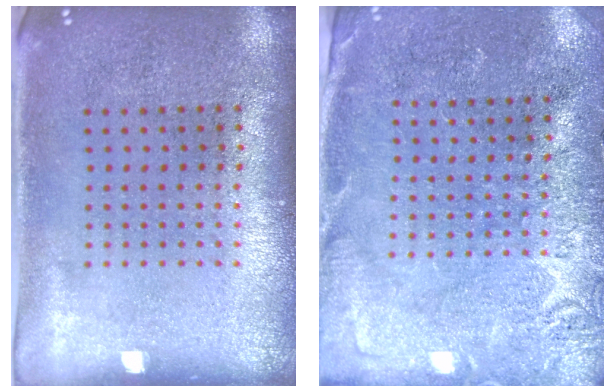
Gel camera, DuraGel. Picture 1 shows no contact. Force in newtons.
{"total": 2.7, "press": 2.7, "slide": 0.4}